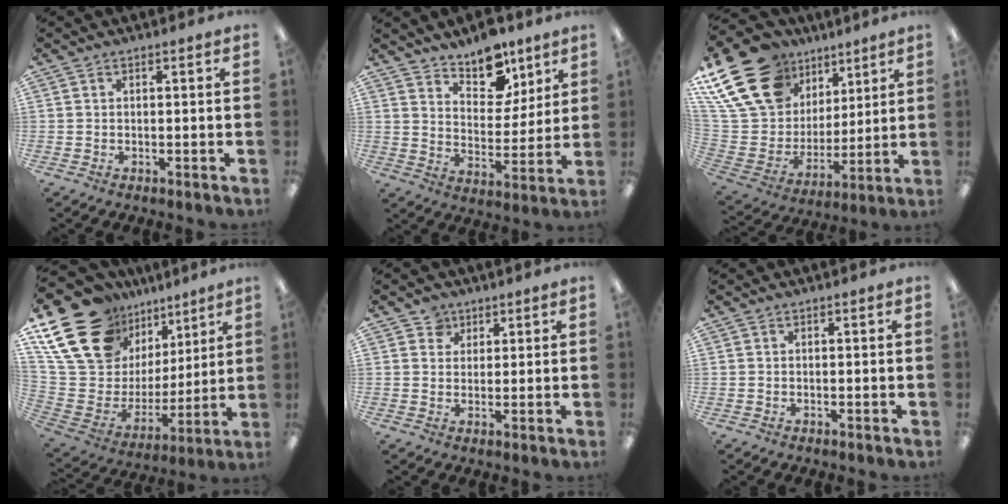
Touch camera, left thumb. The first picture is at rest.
{"total": 11.2, "force": [9.0, 5.6, 3.5], "torque": [-0.051, -0.062, 0.165]}
{"total": 25.2, "force": [14.3, 16.7, 12.2], "torque": [-0.250, -0.071, 0.282]}
{"total": 22.7, "force": [14.6, 14.2, 10.1], "torque": [-0.213, -0.085, 0.286]}
{"total": 3.8, "force": [2.4, 2.9, 0.2], "torque": [0.000, -0.004, 0.043]}
{"total": 0.0}